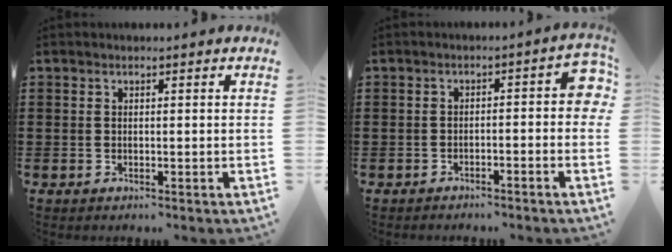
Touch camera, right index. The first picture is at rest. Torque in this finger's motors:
{"motor_torque": [0.04, -0.06, 0.29, 0.03]}